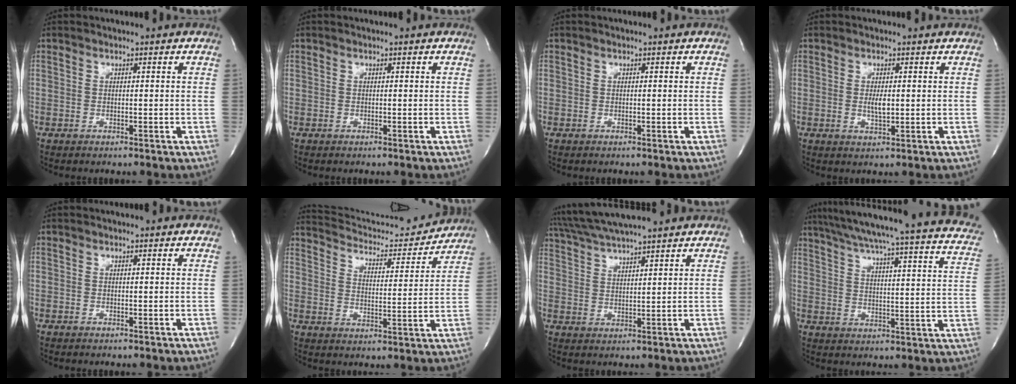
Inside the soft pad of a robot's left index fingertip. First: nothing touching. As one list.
[{"total": 0.0}, {"total": 0.0}, {"total": 2.1, "force": [0.0, 0.7, 2.0], "torque": [-0.038, -0.007, 0.002]}, {"total": 0.0}, {"total": 15.3, "force": [15.0, 1.5, 2.6], "torque": [-0.040, -0.023, 0.209]}, {"total": 12.3, "force": [10.9, 0.5, 5.8], "torque": [-0.110, 0.030, 0.178]}, {"total": 27.9, "force": [22.3, 3.2, 16.5], "torque": [-0.238, -0.019, 0.265]}]